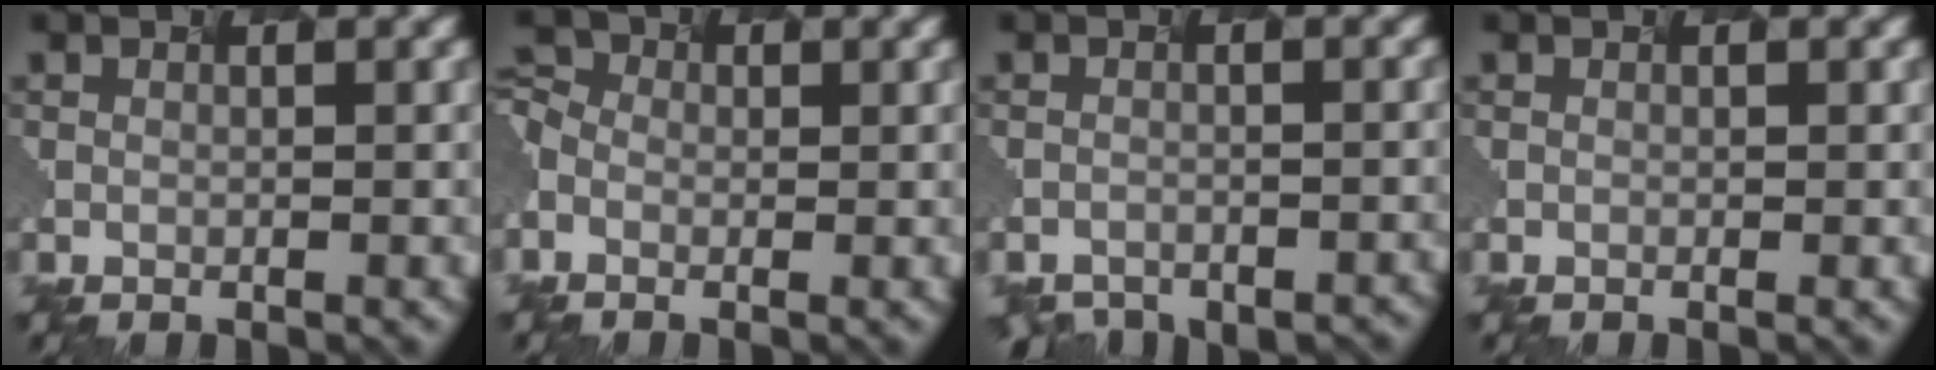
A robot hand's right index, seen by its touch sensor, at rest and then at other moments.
{"total": 3.9, "force": [-1.7, 2.9, 2.0], "torque": [-0.043, 0.014, -0.030]}
{"total": 6.4, "force": [-5.8, 2.4, 1.5], "torque": [-0.009, 0.001, -0.051]}
{"total": 0.0}